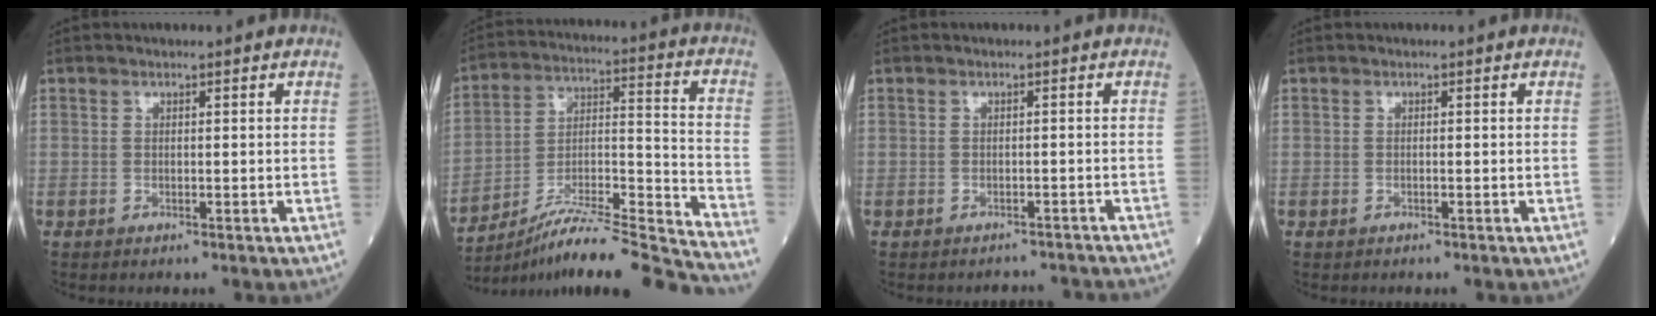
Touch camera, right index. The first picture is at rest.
{"total": 20.7, "force": [-18.9, -1.3, 8.3], "torque": [-0.127, 0.007, -0.312]}
{"total": 3.6, "force": [-3.5, 0.6, -0.2], "torque": [0.009, 0.001, -0.036]}
{"total": 6.2, "force": [-2.7, 4.8, 2.8], "torque": [-0.054, 0.000, -0.028]}